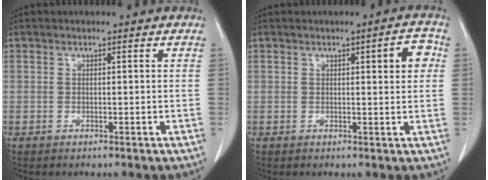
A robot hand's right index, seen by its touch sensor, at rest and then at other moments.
{"total": 3.8, "force": [1.0, 0.8, 3.5], "torque": [-0.046, 0.006, 0.010]}